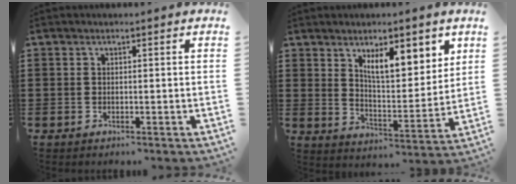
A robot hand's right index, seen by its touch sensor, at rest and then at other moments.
{"total": 8.9, "force": [5.4, 3.1, 6.4], "torque": [-0.106, -0.015, 0.089]}